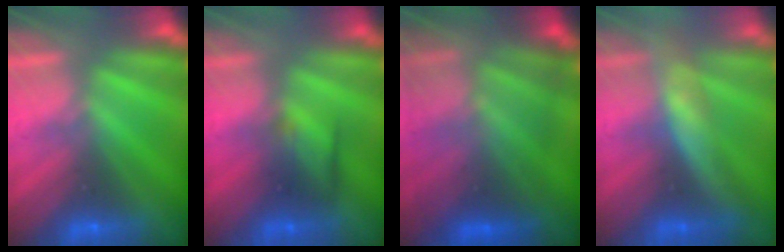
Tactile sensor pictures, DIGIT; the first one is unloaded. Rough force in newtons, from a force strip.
{"total": 2.4}
{"total": 7.6}
{"total": 3.4}